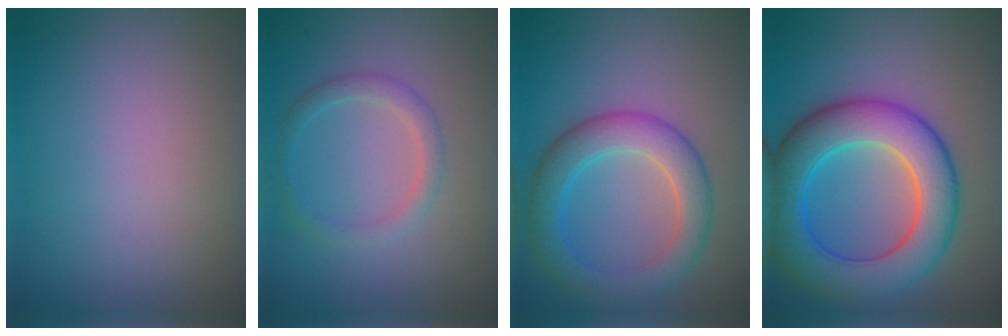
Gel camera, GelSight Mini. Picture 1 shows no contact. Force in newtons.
{"total": 1.9, "press": 1.8, "slide": 0.1}
{"total": 5.0, "press": 5.0, "slide": 0.2}
{"total": 9.1, "press": 9.1, "slide": 0.0}